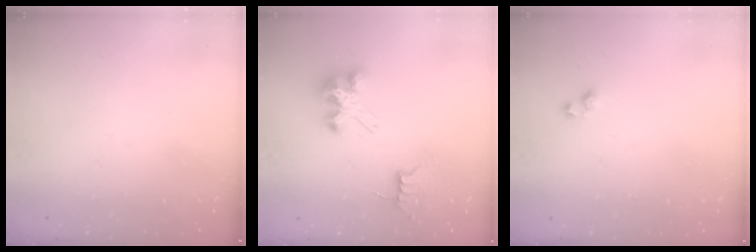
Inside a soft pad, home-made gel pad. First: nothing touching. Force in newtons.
{"total": 7.5, "press": 7.5, "slide": 0.6}
{"total": 2.4, "press": 2.0, "slide": 1.3}